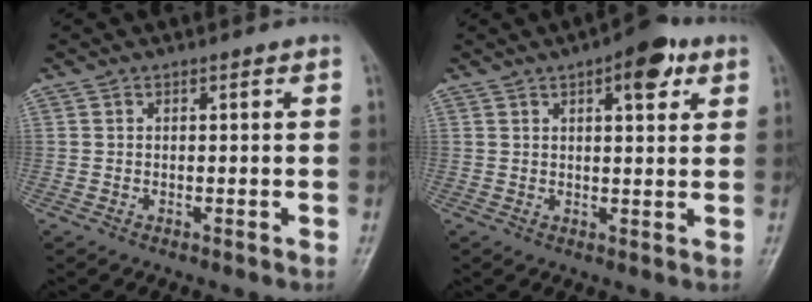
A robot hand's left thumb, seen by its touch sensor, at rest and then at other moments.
{"total": 7.6, "force": [3.8, 3.0, 5.9], "torque": [-0.060, -0.009, 0.045]}